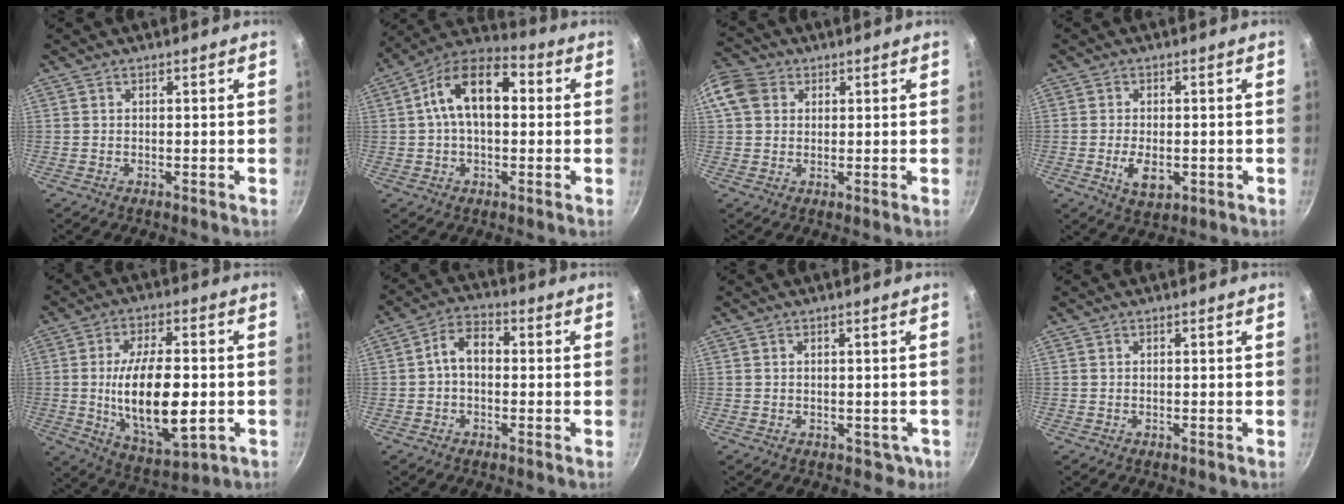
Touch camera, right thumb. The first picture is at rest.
{"total": 14.4, "force": [2.0, 8.4, 11.5], "torque": [-0.166, 0.035, 0.013]}
{"total": 8.8, "force": [2.4, 7.2, 4.4], "torque": [-0.082, 0.012, 0.035]}
{"total": 5.8, "force": [-1.4, 3.3, 4.6], "torque": [-0.075, -0.001, -0.015]}
{"total": 18.4, "force": [-2.1, 8.2, 16.3], "torque": [-0.270, 0.004, -0.022]}
{"total": 6.2, "force": [-0.1, 4.2, 4.6], "torque": [-0.068, 0.024, -0.015]}
{"total": 2.4, "force": [-0.3, 1.9, 1.4], "torque": [-0.004, 0.016, 0.014]}
{"total": 0.0}